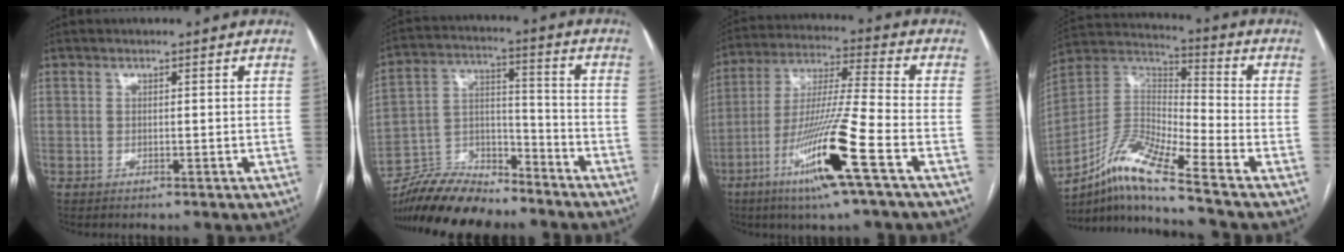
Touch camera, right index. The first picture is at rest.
{"total": 13.3, "force": [-12.1, 2.4, 4.8], "torque": [-0.086, 0.008, -0.226]}
{"total": 15.6, "force": [-7.0, -0.8, 13.9], "torque": [-0.278, -0.020, -0.132]}
{"total": 12.9, "force": [-9.0, 0.4, 9.3], "torque": [-0.195, 0.003, -0.169]}